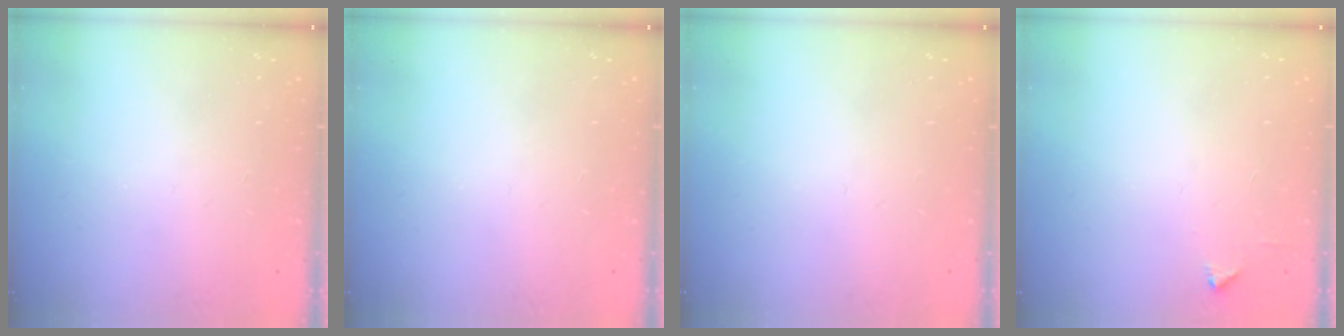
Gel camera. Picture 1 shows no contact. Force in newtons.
{"total": 0.0}
{"total": 0.0}
{"total": 2.1, "press": 2.1, "slide": 0.3}